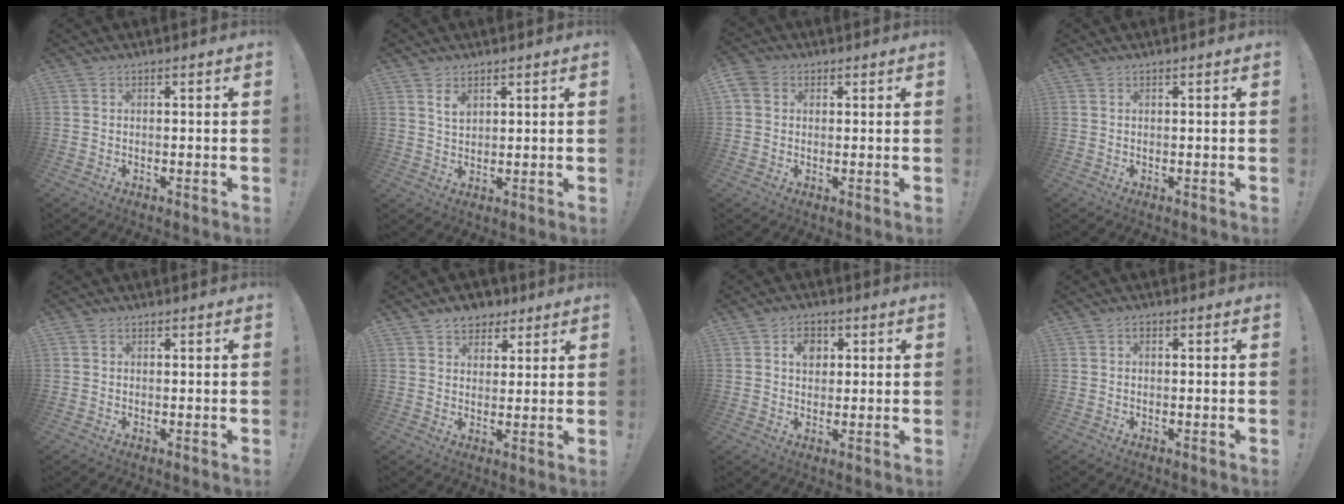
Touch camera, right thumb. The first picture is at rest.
{"total": 3.9, "force": [2.3, 2.3, 2.3], "torque": [-0.031, -0.011, 0.039]}
{"total": 4.7, "force": [1.5, 3.8, 2.3], "torque": [-0.049, 0.008, 0.032]}
{"total": 0.0}
{"total": 0.0}
{"total": 6.8, "force": [4.5, 4.9, 1.5], "torque": [-0.015, -0.023, 0.086]}
{"total": 5.2, "force": [1.5, 4.2, 2.6], "torque": [-0.026, -0.001, 0.022]}
{"total": 0.9, "force": [-0.3, 0.5, 0.6], "torque": [-0.020, 0.007, -0.005]}